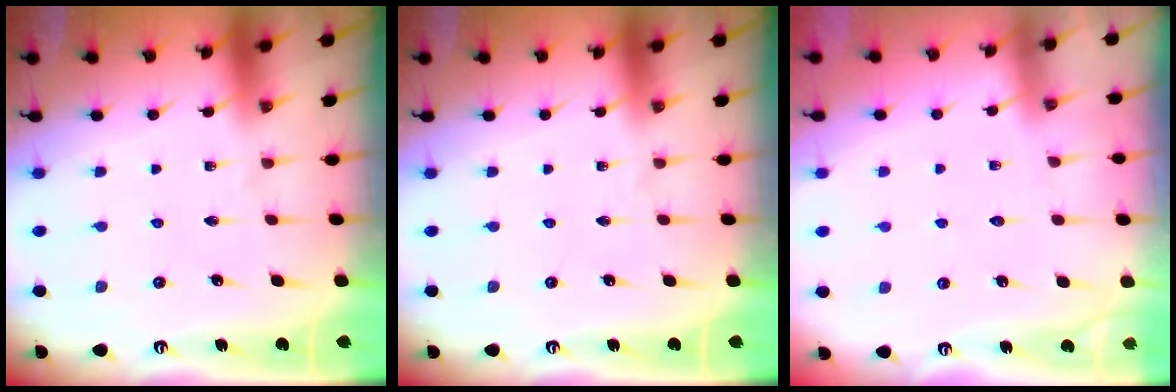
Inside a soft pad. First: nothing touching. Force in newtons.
{"total": 0.0}
{"total": 3.7, "press": 3.6, "slide": 0.4}